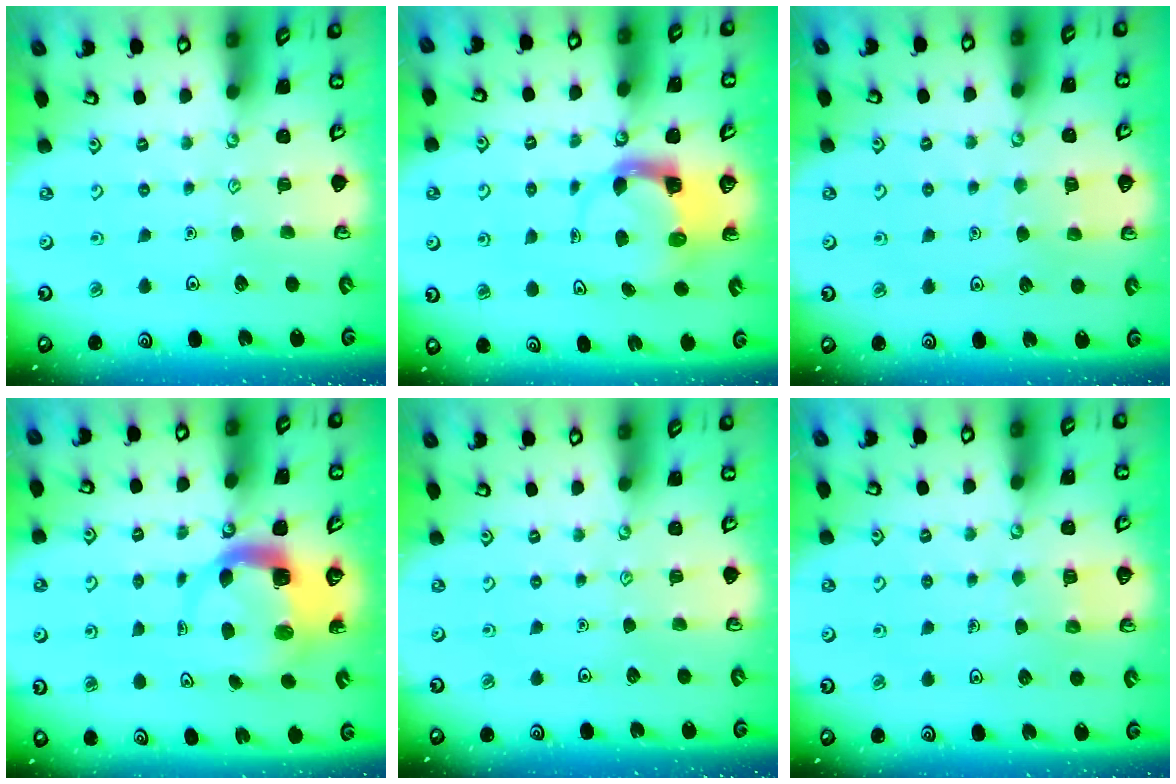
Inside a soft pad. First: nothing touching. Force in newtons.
{"total": 3.6, "press": 3.5, "slide": 0.5}
{"total": 4.7, "press": 4.6, "slide": 0.4}
{"total": 4.0, "press": 4.0, "slide": 0.3}
{"total": 0.0}
{"total": 3.2, "press": 3.2, "slide": 0.1}